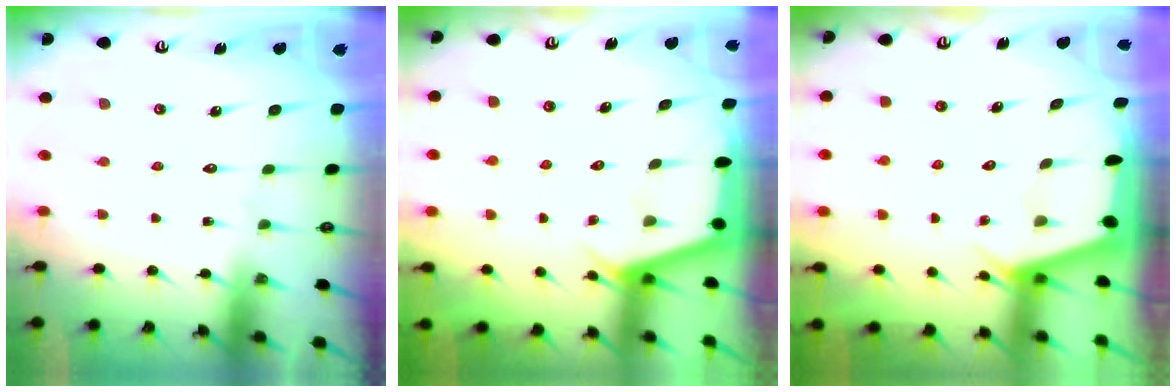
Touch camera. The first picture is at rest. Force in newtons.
{"total": 2.9, "press": 2.9, "slide": 0.3}
{"total": 2.4, "press": 2.4, "slide": 0.3}